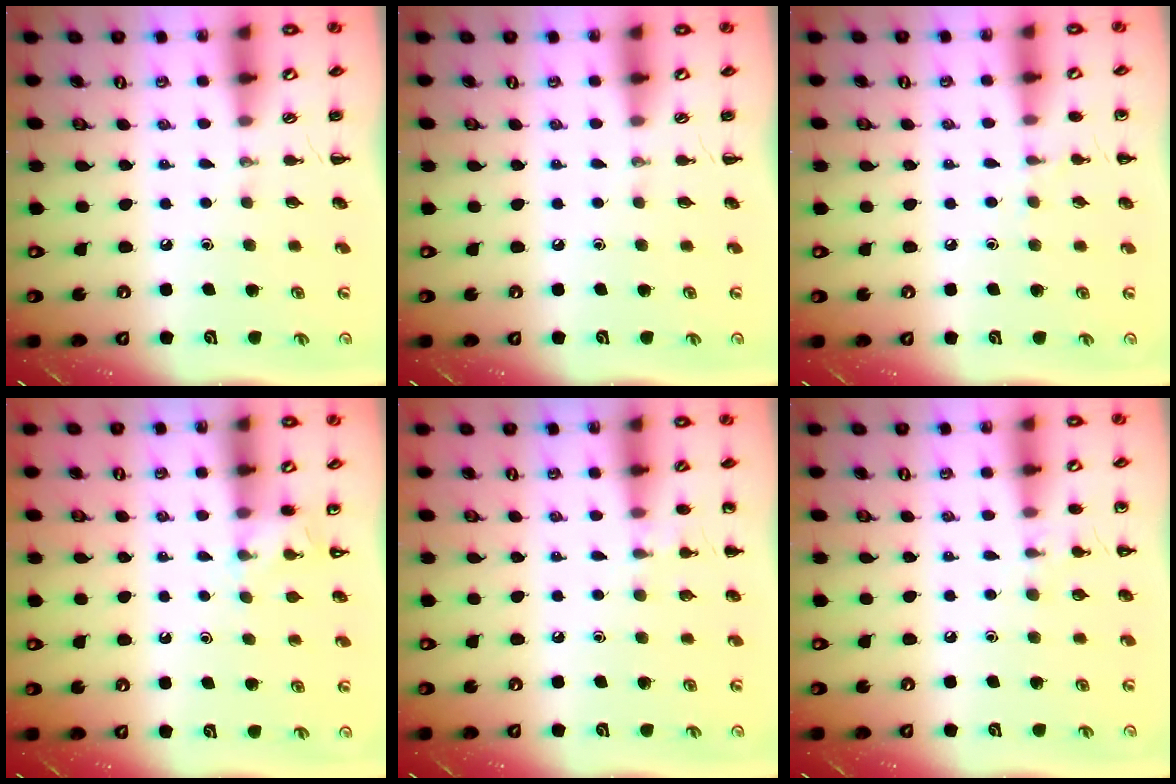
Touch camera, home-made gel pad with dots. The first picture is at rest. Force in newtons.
{"total": 0.0}
{"total": 5.5, "press": 5.2, "slide": 1.8}
{"total": 4.7, "press": 4.4, "slide": 1.6}
{"total": 6.8, "press": 6.6, "slide": 1.8}
{"total": 7.1, "press": 6.8, "slide": 2.2}